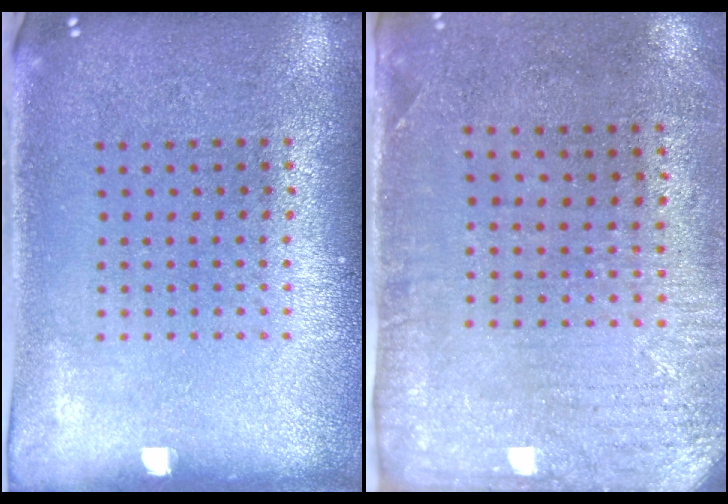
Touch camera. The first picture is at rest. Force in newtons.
{"total": 2.9, "press": 2.3, "slide": 1.7}